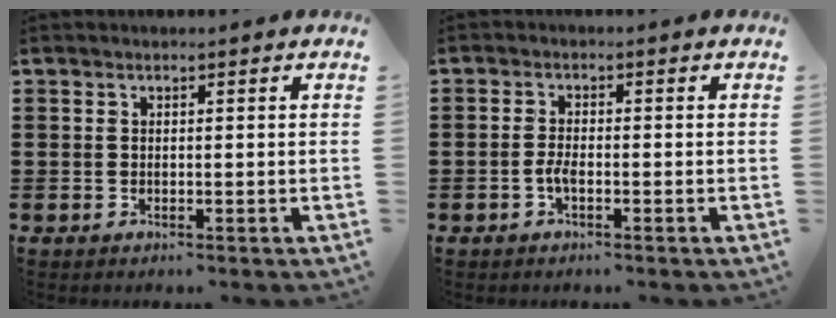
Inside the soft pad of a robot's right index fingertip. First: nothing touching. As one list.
[{"total": 2.1, "force": [-0.9, 0.4, 1.8], "torque": [-0.051, -0.009, -0.020]}]